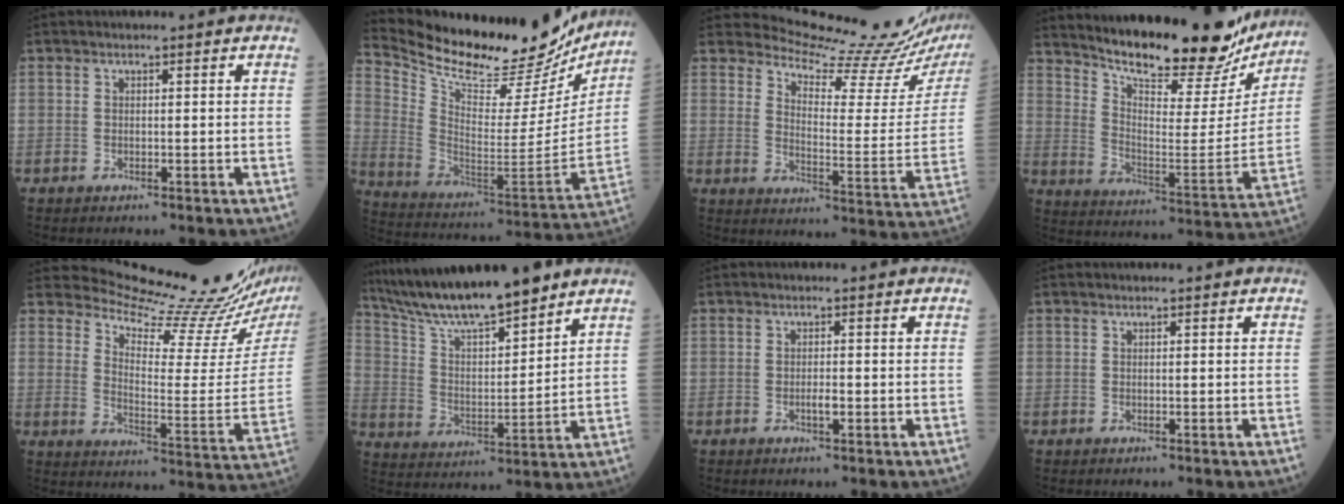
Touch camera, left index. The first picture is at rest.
{"total": 27.4, "force": [24.7, 6.1, 10.3], "torque": [-0.180, -0.066, 0.354]}
{"total": 16.0, "force": [15.9, -0.9, 1.8], "torque": [-0.025, -0.125, 0.190]}
{"total": 23.2, "force": [20.7, 5.1, 9.0], "torque": [-0.139, -0.052, 0.282]}
{"total": 17.1, "force": [16.7, -1.7, 3.5], "torque": [-0.060, -0.118, 0.220]}
{"total": 15.5, "force": [13.3, 1.3, 7.8], "torque": [-0.144, 0.005, 0.244]}
{"total": 1.1, "force": [-0.6, 0.2, 0.9], "torque": [-0.018, -0.003, -0.012]}
{"total": 0.0}